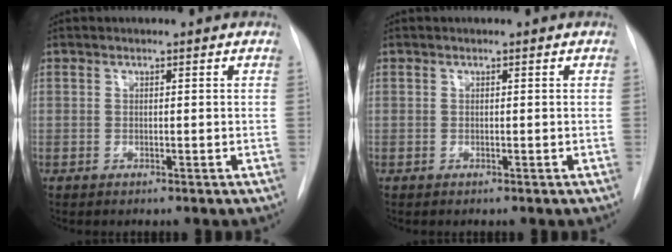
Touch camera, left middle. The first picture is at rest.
{"total": 0.0}